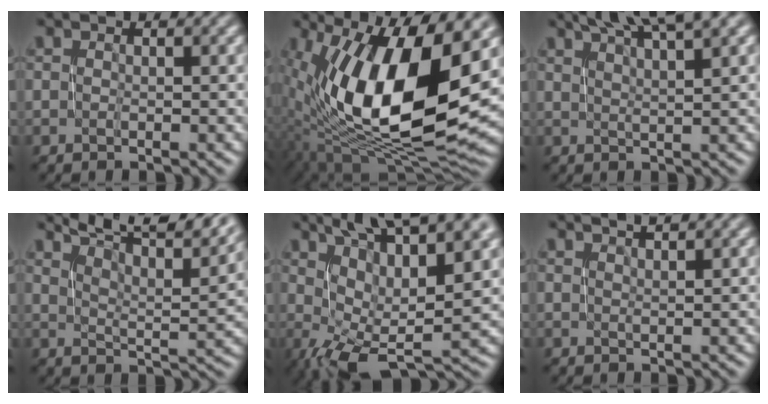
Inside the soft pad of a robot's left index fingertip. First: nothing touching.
{"total": 15.4, "force": [2.0, 6.7, 13.7], "torque": [-0.243, 0.002, 0.023]}
{"total": 7.1, "force": [5.2, 1.1, 4.7], "torque": [-0.051, 0.019, 0.067]}
{"total": 12.0, "force": [9.7, 2.3, 6.5], "torque": [-0.092, 0.015, 0.128]}
{"total": 12.1, "force": [4.3, 4.6, 10.3], "torque": [-0.166, 0.007, 0.083]}
{"total": 1.9, "force": [1.4, 0.4, 1.2], "torque": [-0.004, 0.007, 0.007]}